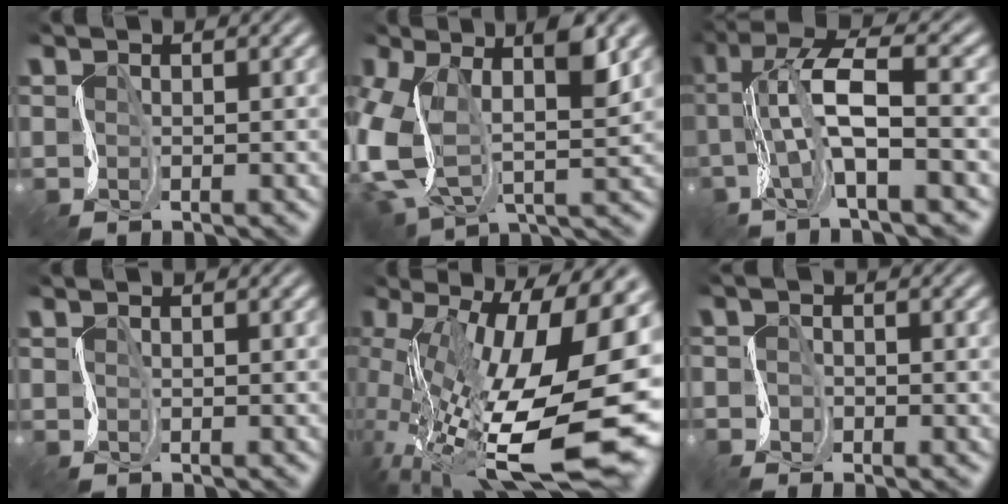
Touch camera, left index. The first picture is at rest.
{"total": 9.3, "force": [-1.0, 5.2, 7.7], "torque": [-0.189, -0.032, -0.016]}
{"total": 7.4, "force": [-1.5, 1.1, 7.1], "torque": [-0.119, -0.001, -0.031]}
{"total": 0.0}
{"total": 17.2, "force": [-3.3, 6.4, 15.6], "torque": [-0.261, -0.042, -0.049]}
{"total": 1.8, "force": [-1.5, 0.8, 0.5], "torque": [0.009, -0.005, -0.035]}